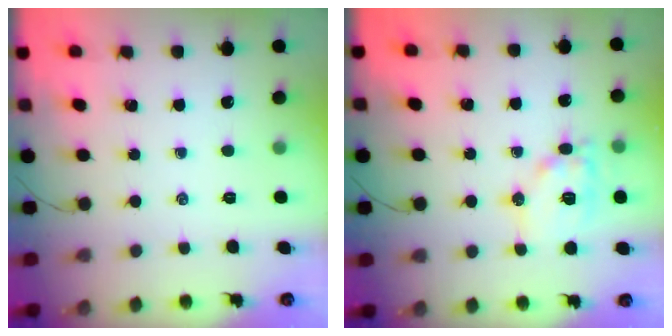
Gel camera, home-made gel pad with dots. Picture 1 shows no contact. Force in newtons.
{"total": 11.5, "press": 11.5, "slide": 1.0}